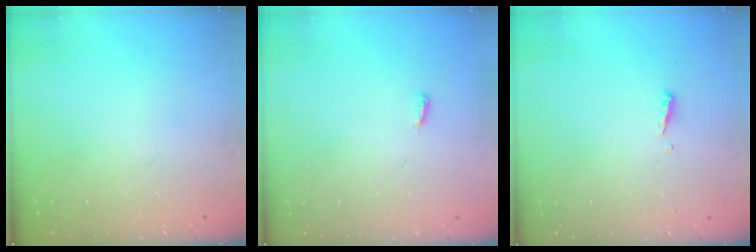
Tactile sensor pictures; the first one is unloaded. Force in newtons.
{"total": 2.9, "press": 2.9, "slide": 0.3}
{"total": 3.1, "press": 3.1, "slide": 0.3}